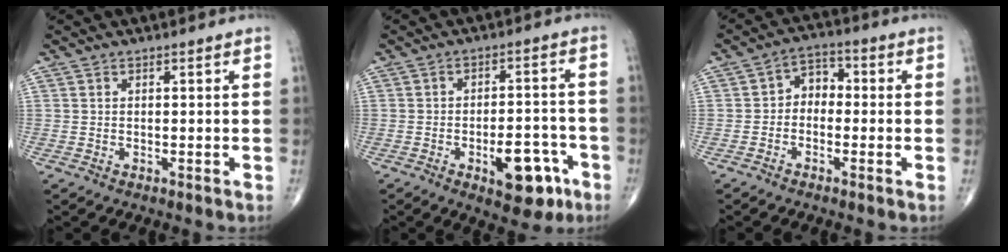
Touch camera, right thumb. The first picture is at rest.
{"total": 10.6, "force": [-4.7, 5.1, 8.0], "torque": [-0.088, 0.030, -0.057]}
{"total": 4.7, "force": [-0.8, 3.6, 2.9], "torque": [-0.019, 0.025, -0.032]}